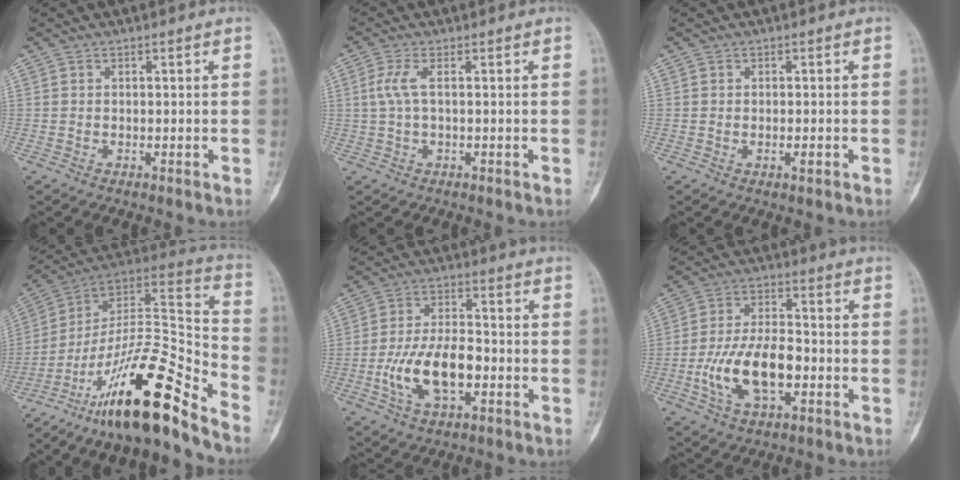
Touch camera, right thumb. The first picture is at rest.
{"total": 3.2, "force": [0.3, 0.8, 3.1], "torque": [-0.092, 0.010, 0.007]}
{"total": 1.4, "force": [-0.5, 0.5, 1.2], "torque": [-0.017, 0.001, -0.009]}
{"total": 25.4, "force": [-17.8, 4.9, 17.4], "torque": [-0.270, 0.098, -0.305]}
{"total": 13.0, "force": [-3.5, 6.7, 10.6], "torque": [-0.198, 0.025, -0.063]}
{"total": 14.1, "force": [-3.7, 7.2, 11.6], "torque": [-0.217, 0.027, -0.065]}